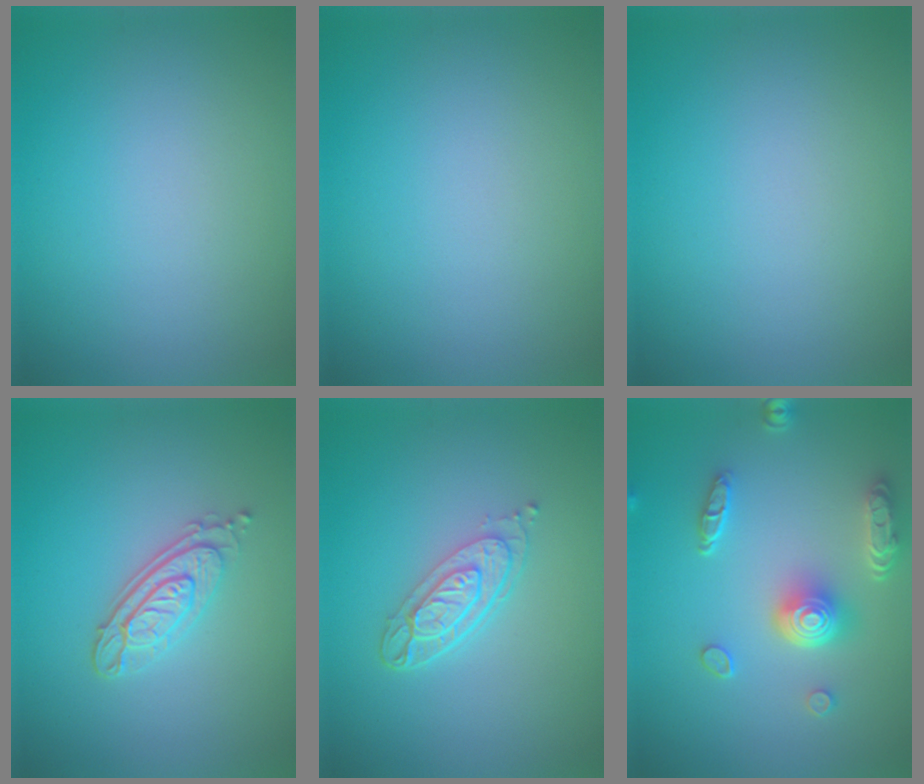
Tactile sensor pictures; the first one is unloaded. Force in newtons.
{"total": 0.0}
{"total": 0.0}
{"total": 3.3, "press": 2.7, "slide": 1.9}
{"total": 3.9, "press": 2.8, "slide": 2.6}
{"total": 5.2, "press": 4.0, "slide": 3.3}